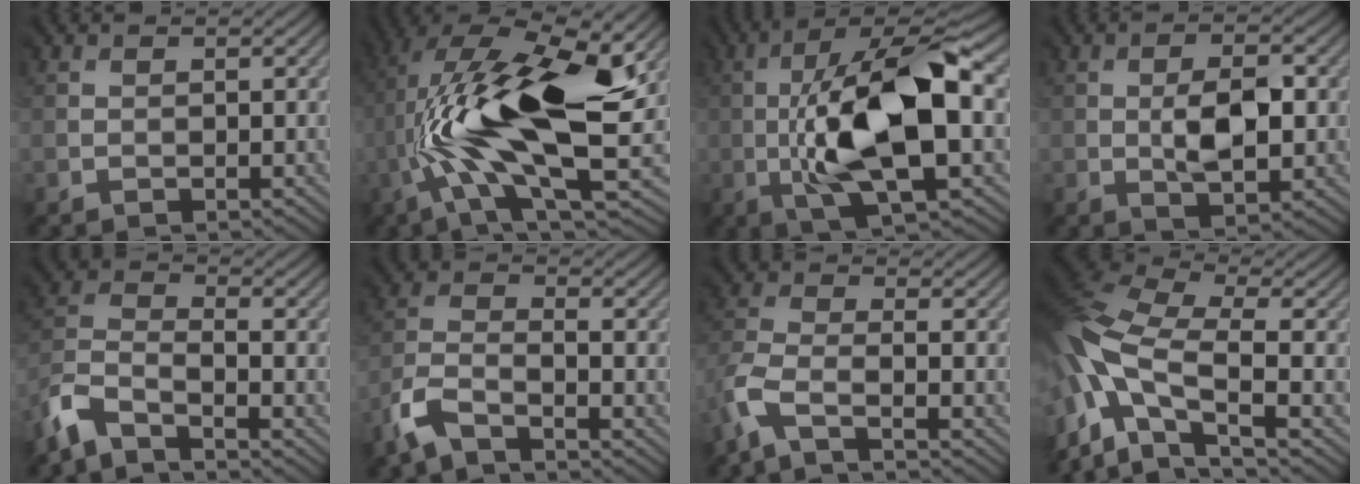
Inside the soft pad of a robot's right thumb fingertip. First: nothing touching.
{"total": 17.7, "force": [1.8, 6.6, 16.3], "torque": [-0.305, 0.025, 0.032]}
{"total": 12.9, "force": [-1.0, 4.4, 12.0], "torque": [-0.223, 0.014, -0.021]}
{"total": 4.4, "force": [-0.3, 2.0, 3.9], "torque": [-0.071, 0.001, -0.004]}
{"total": 6.0, "force": [-4.9, 2.0, 2.7], "torque": [-0.065, -0.005, -0.114]}
{"total": 4.6, "force": [-3.8, 1.4, 2.2], "torque": [-0.057, -0.005, -0.089]}
{"total": 4.5, "force": [-3.4, 1.2, 2.7], "torque": [-0.067, -0.002, -0.084]}
{"total": 14.1, "force": [-3.4, 8.0, 11.1], "torque": [-0.282, -0.011, -0.060]}